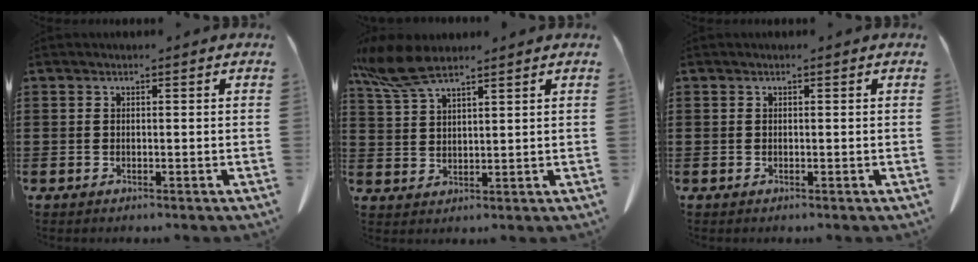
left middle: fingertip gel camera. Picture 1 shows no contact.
{"total": 7.2, "force": [5.5, 1.5, 4.5], "torque": [-0.116, -0.012, 0.100]}
{"total": 0.0}